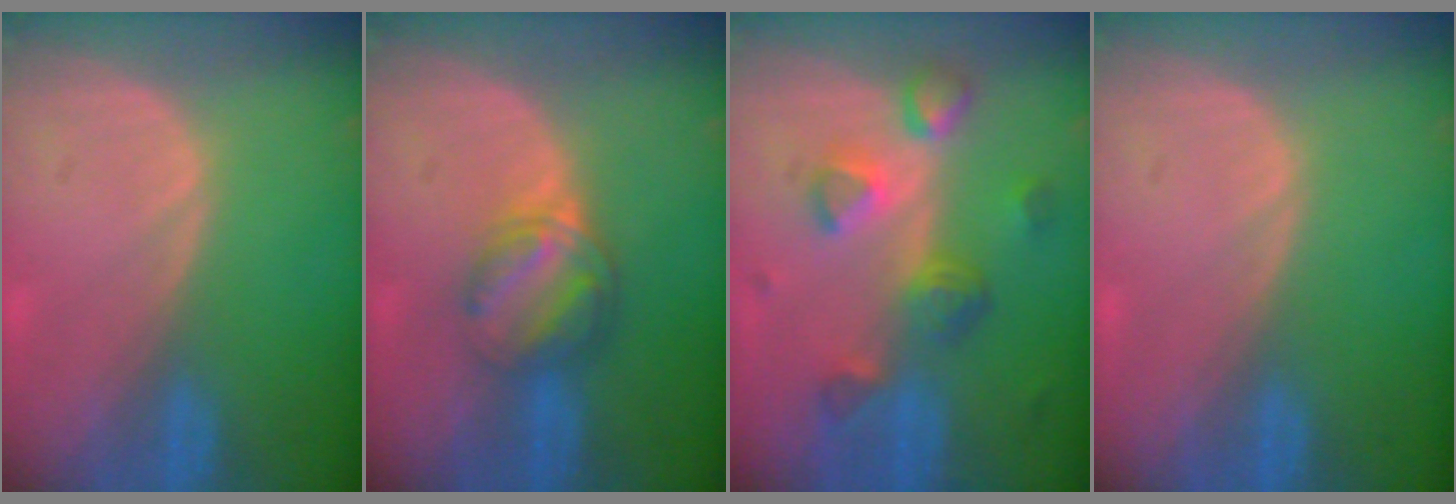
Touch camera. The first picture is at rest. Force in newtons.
{"total": 6.2, "press": 5.3, "slide": 3.2}
{"total": 8.0, "press": 7.0, "slide": 3.8}
{"total": 0.0}